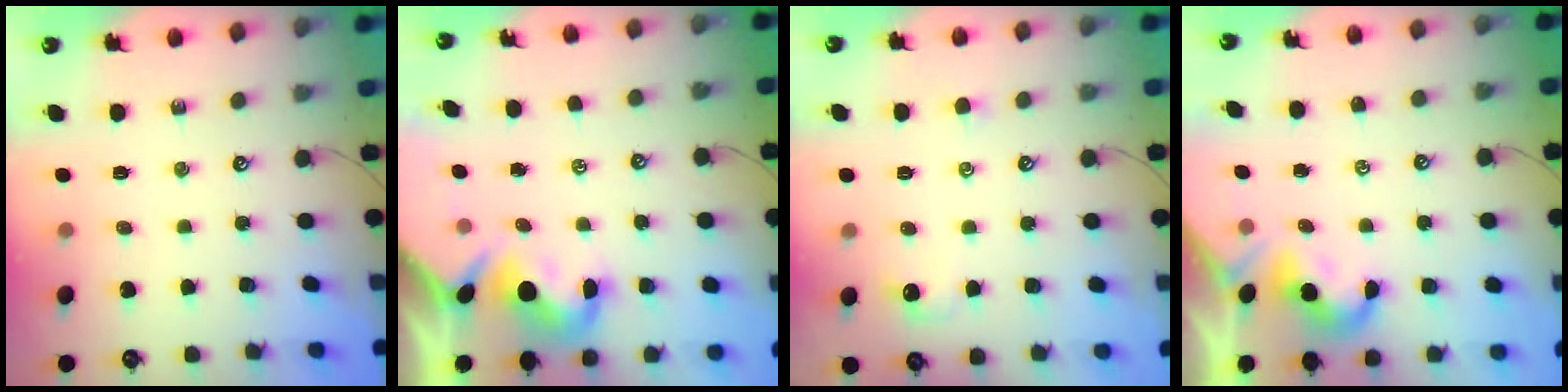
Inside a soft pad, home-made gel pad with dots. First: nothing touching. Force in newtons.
{"total": 4.1, "press": 4.0, "slide": 0.8}
{"total": 1.6, "press": 1.4, "slide": 0.7}
{"total": 2.0, "press": 1.9, "slide": 0.5}